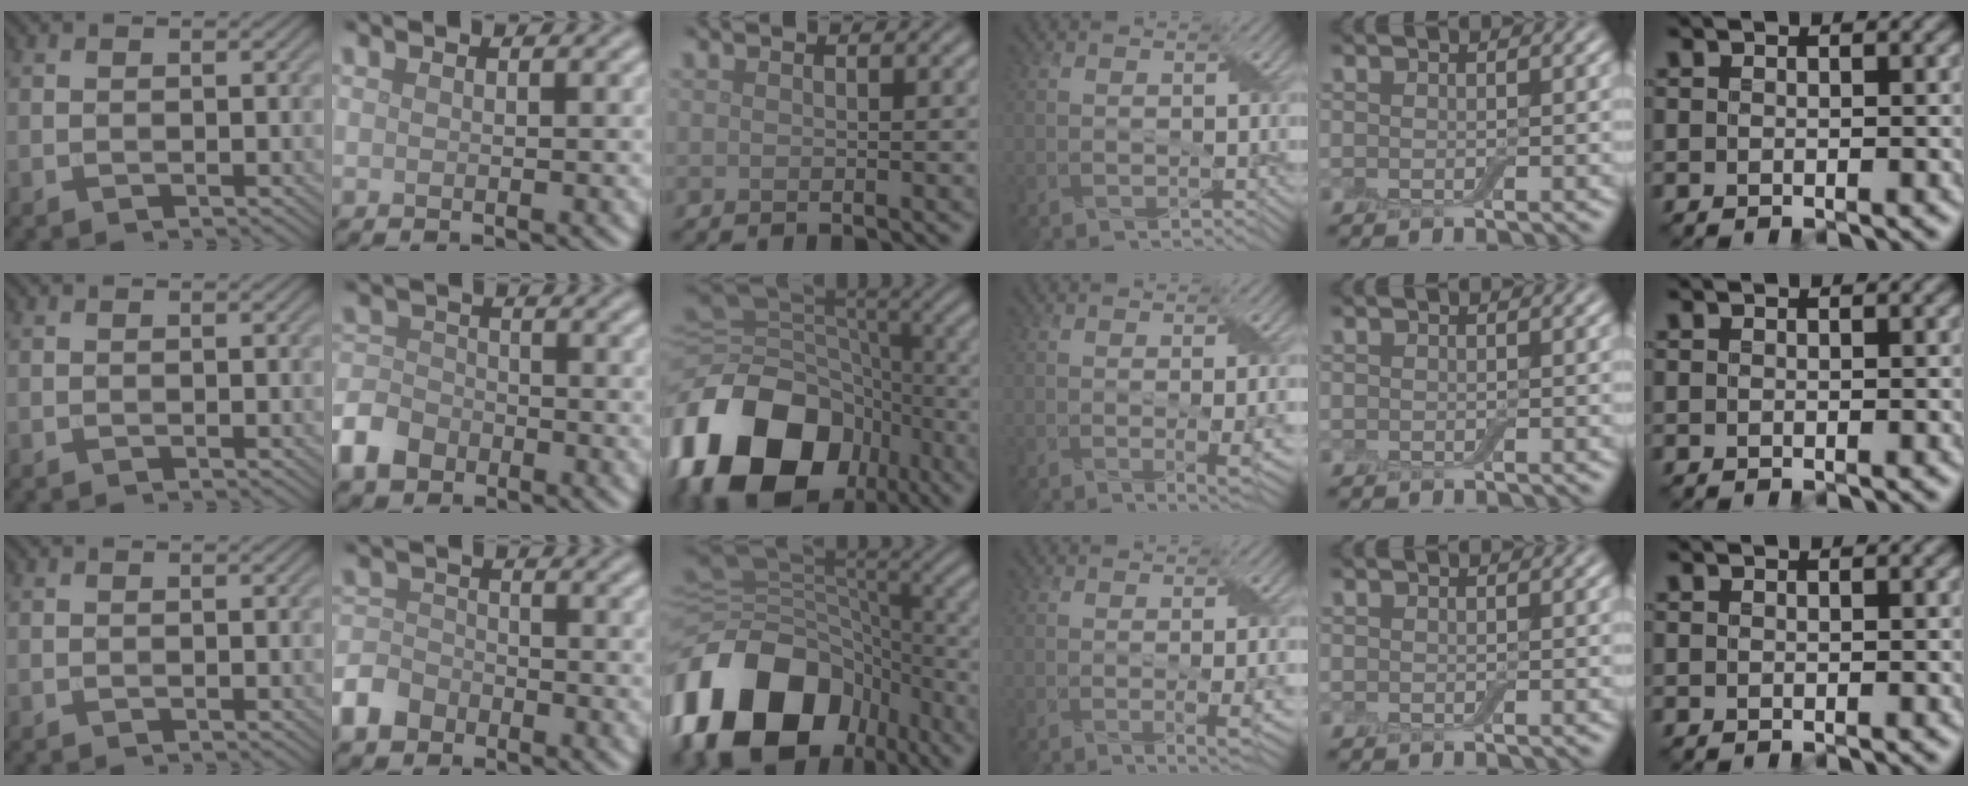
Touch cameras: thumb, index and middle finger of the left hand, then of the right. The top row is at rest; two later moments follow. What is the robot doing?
{"motion": "fold", "object": "aluminum foil"}